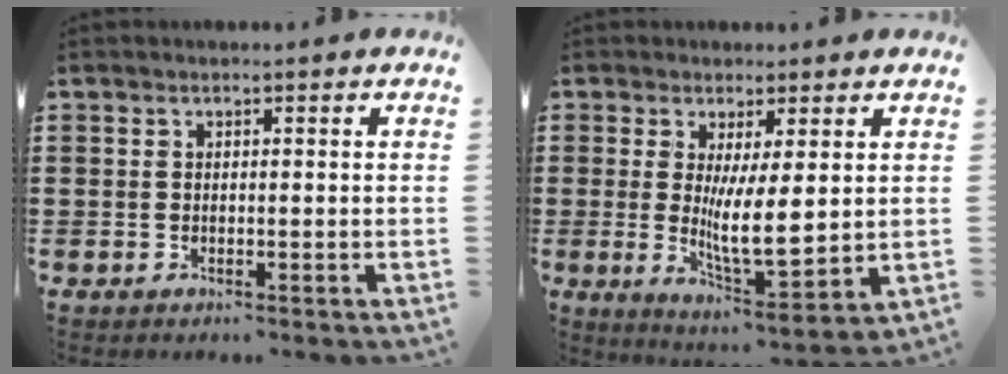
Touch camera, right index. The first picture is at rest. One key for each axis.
{"total": 8.4, "fx": 1.2, "fy": 2.0, "fz": 8.0, "tx": -0.149, "ty": -0.025, "tz": 0.019}